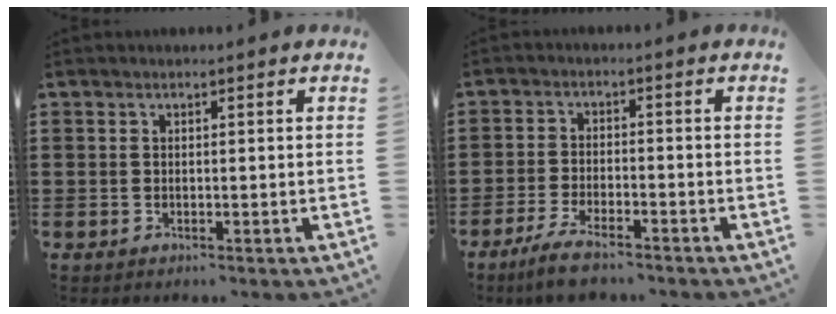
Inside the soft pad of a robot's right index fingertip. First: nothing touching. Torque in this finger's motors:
{"motor_torque": [0.98, 0.99, 0.37, 0.08]}